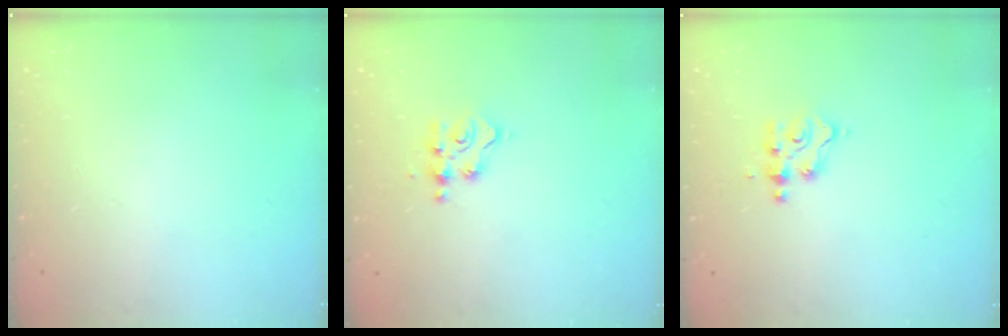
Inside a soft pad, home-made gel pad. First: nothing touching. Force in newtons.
{"total": 4.4, "press": 4.4, "slide": 0.4}
{"total": 4.3, "press": 4.3, "slide": 0.1}